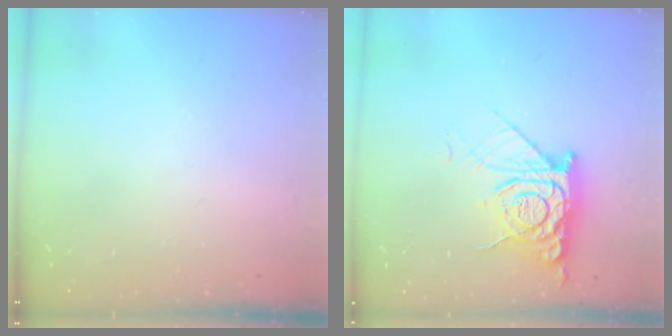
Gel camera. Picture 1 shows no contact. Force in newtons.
{"total": 13.2, "press": 13.1, "slide": 1.6}